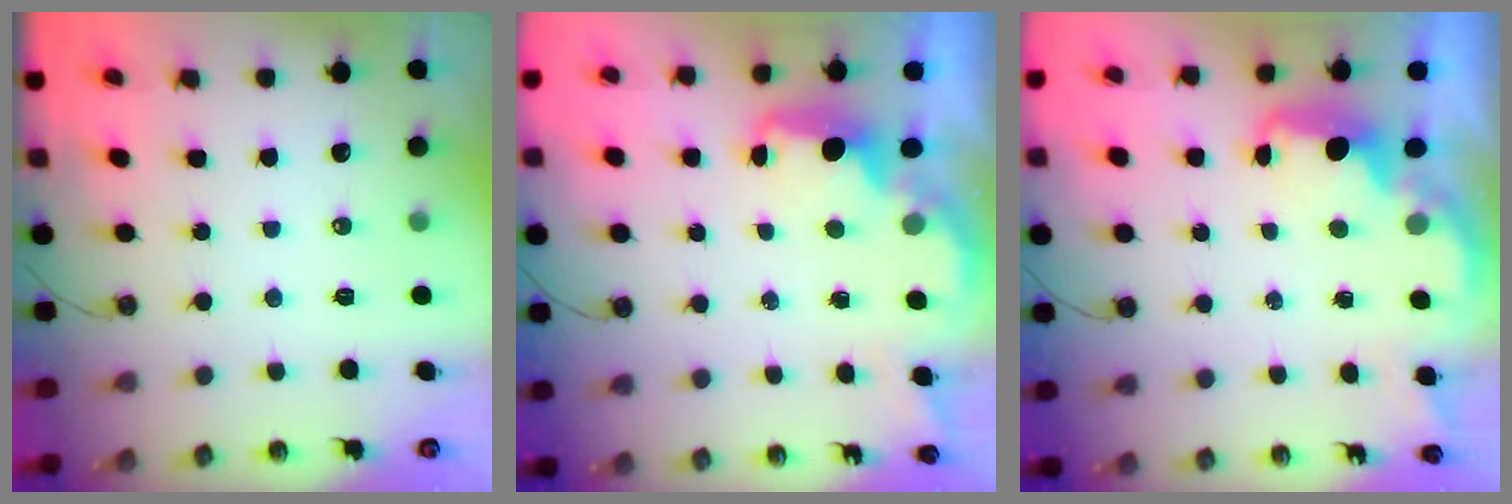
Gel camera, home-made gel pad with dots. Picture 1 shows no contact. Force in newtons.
{"total": 2.7, "press": 2.7, "slide": 0.5}
{"total": 3.0, "press": 2.9, "slide": 0.7}